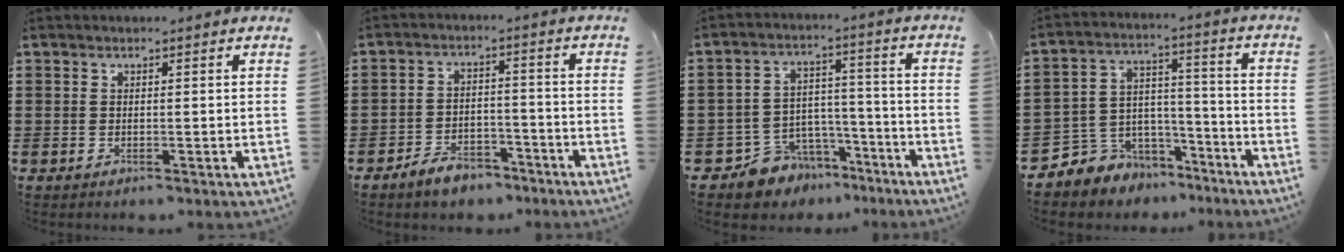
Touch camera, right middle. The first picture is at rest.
{"total": 4.6, "force": [-4.1, 1.6, 1.3], "torque": [-0.027, 0.012, -0.082]}
{"total": 7.1, "force": [-6.0, 3.8, 0.1], "torque": [-0.019, 0.014, -0.116]}
{"total": 6.0, "force": [-4.7, 3.7, -0.9], "torque": [-0.009, 0.007, -0.096]}